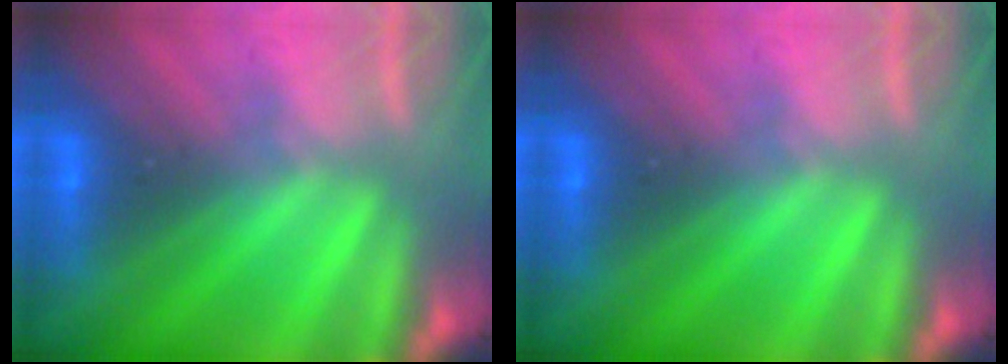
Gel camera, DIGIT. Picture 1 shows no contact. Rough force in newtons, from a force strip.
{"total": 0.0}